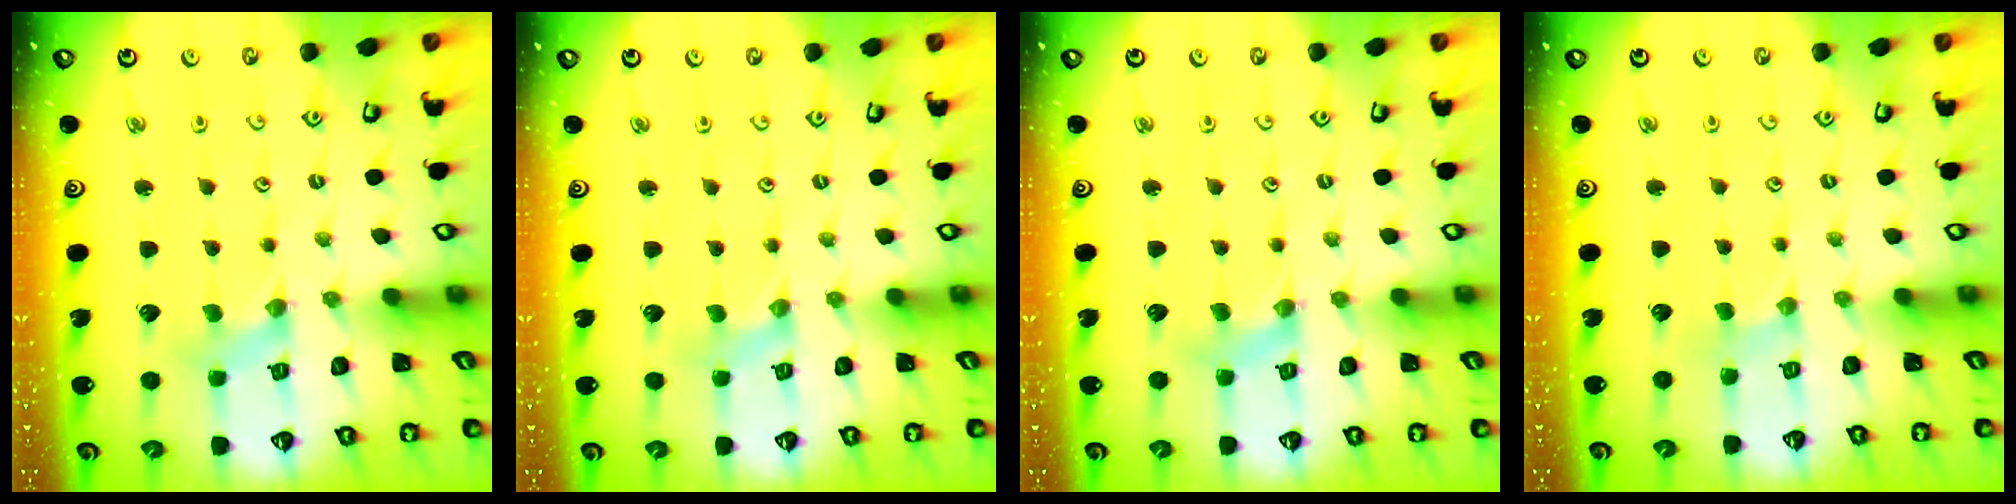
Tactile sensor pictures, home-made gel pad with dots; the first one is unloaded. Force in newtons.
{"total": 0.0}
{"total": 2.7, "press": 2.7, "slide": 0.2}
{"total": 1.1, "press": 1.1, "slide": 0.2}